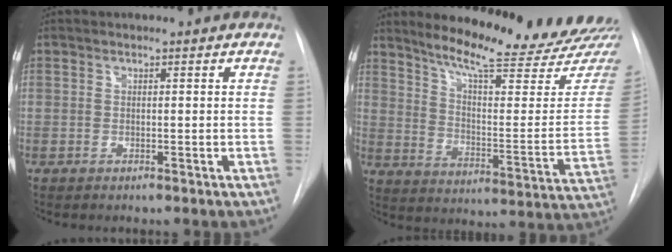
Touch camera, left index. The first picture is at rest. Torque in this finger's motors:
{"motor_torque": [1.03, -1.10, 0.34, 0.08]}